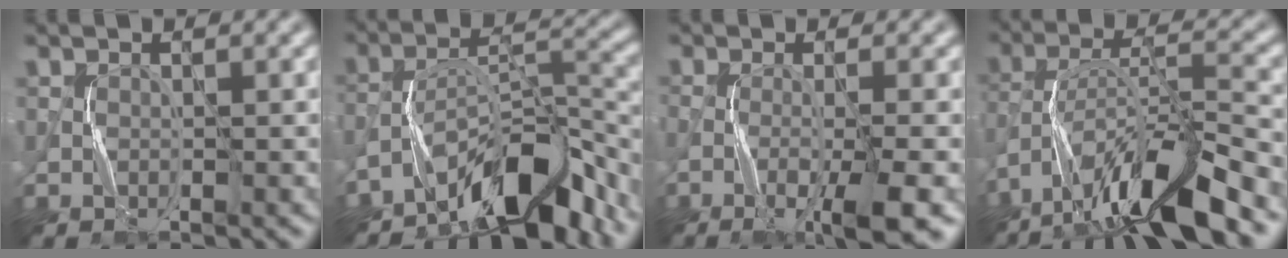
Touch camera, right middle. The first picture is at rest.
{"total": 9.0, "force": [-6.7, 2.8, 5.4], "torque": [-0.082, 0.009, -0.122]}
{"total": 6.8, "force": [-3.0, 1.5, 5.9], "torque": [-0.089, -0.008, -0.052]}
{"total": 12.0, "force": [-8.5, 2.3, 8.1], "torque": [-0.139, 0.022, -0.152]}